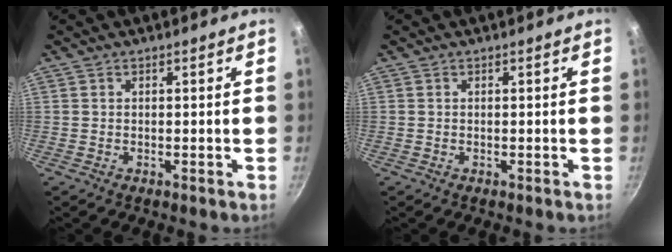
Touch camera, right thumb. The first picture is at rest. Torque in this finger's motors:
{"motor_torque": [0.74, -0.13, 0.37, -0.37, 0.07]}